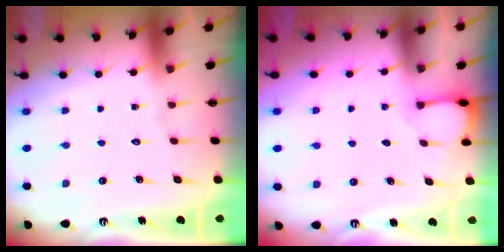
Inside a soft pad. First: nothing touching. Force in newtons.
{"total": 1.9, "press": 1.9, "slide": 0.2}